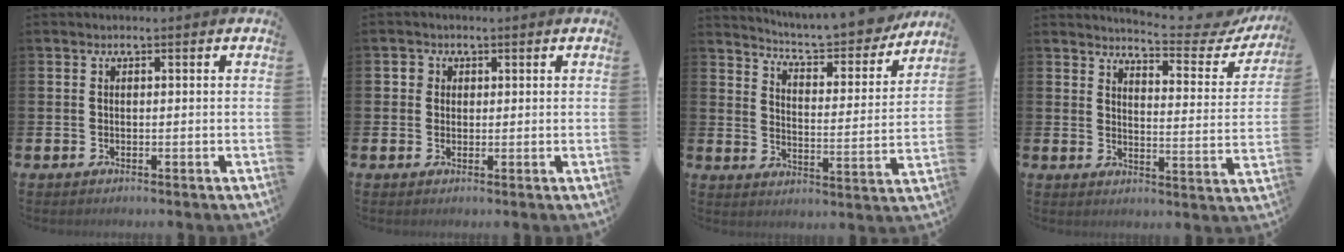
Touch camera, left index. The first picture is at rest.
{"total": 1.6, "force": [0.8, 1.4, 0.1], "torque": [0.014, 0.001, 0.009]}
{"total": 7.2, "force": [6.9, 0.7, 1.6], "torque": [-0.049, -0.061, 0.115]}
{"total": 5.3, "force": [5.1, 0.5, 1.3], "torque": [-0.025, -0.047, 0.079]}